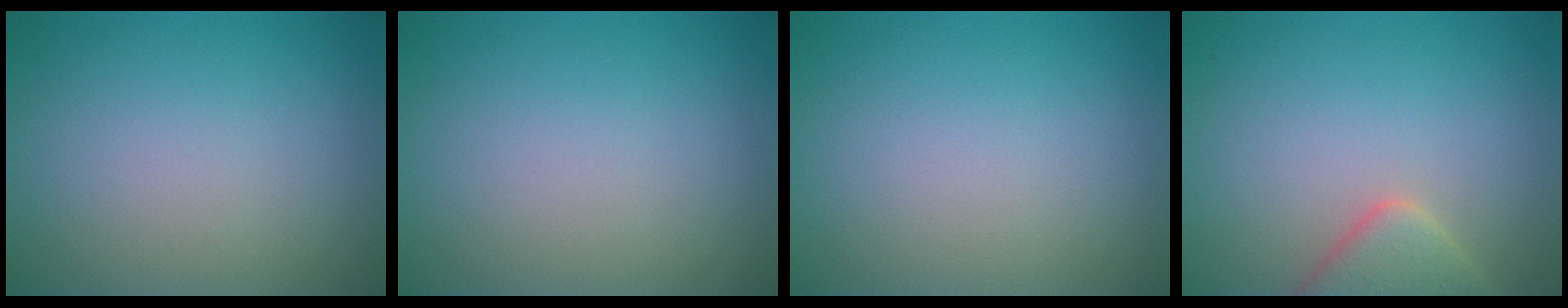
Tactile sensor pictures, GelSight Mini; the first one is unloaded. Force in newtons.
{"total": 0.0}
{"total": 0.0}
{"total": 3.7, "press": 3.7, "slide": 0.2}